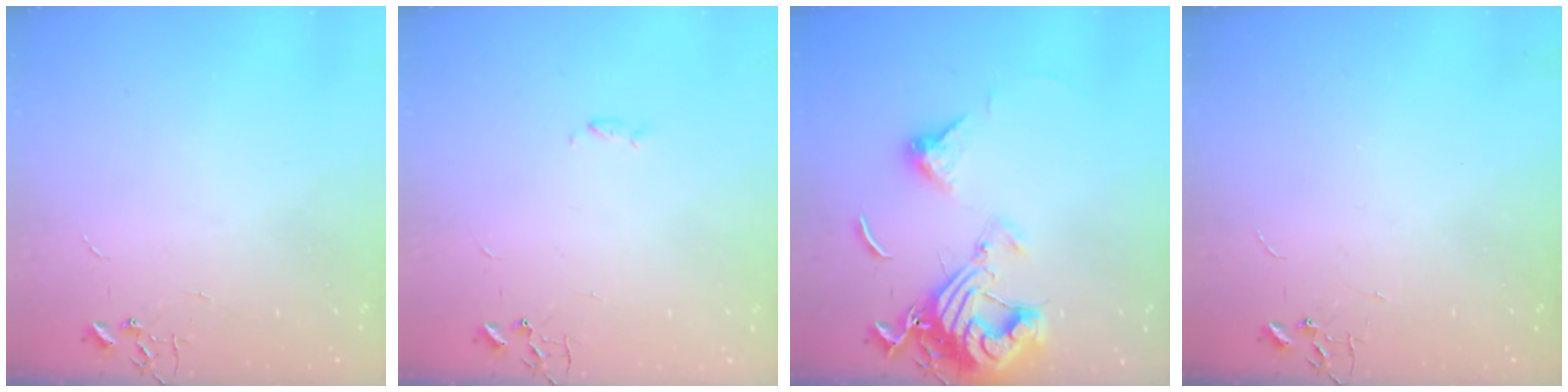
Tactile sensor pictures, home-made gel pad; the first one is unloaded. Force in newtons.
{"total": 2.4, "press": 2.4, "slide": 0.5}
{"total": 14.8, "press": 14.7, "slide": 1.5}
{"total": 0.0}